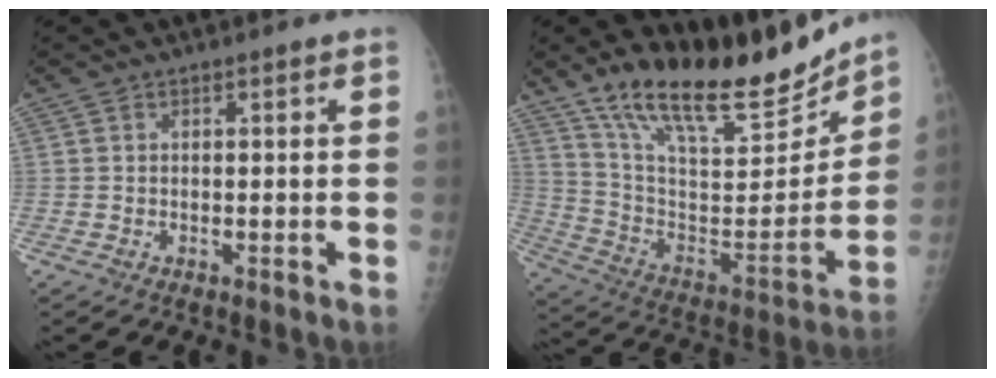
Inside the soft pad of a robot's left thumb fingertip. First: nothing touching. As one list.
[{"total": 24.6, "force": [19.2, 8.2, 12.9], "torque": [-0.173, -0.088, 0.326]}]